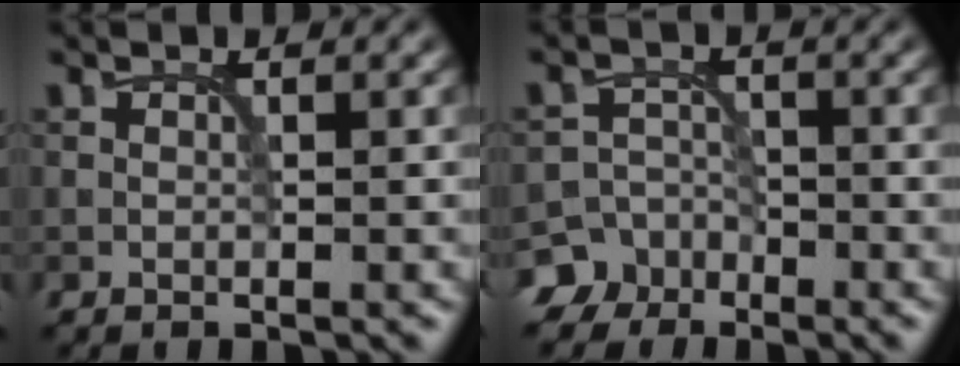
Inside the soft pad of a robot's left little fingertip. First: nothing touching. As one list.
[{"total": 5.5, "force": [-3.9, 3.8, 0.4], "torque": [0.014, -0.006, -0.074]}]